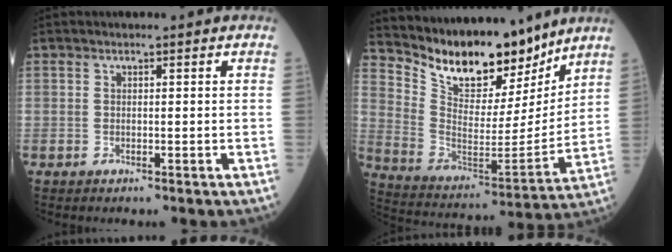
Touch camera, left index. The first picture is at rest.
{"total": 17.2, "force": [14.4, 5.9, 7.3], "torque": [-0.135, -0.019, 0.248]}